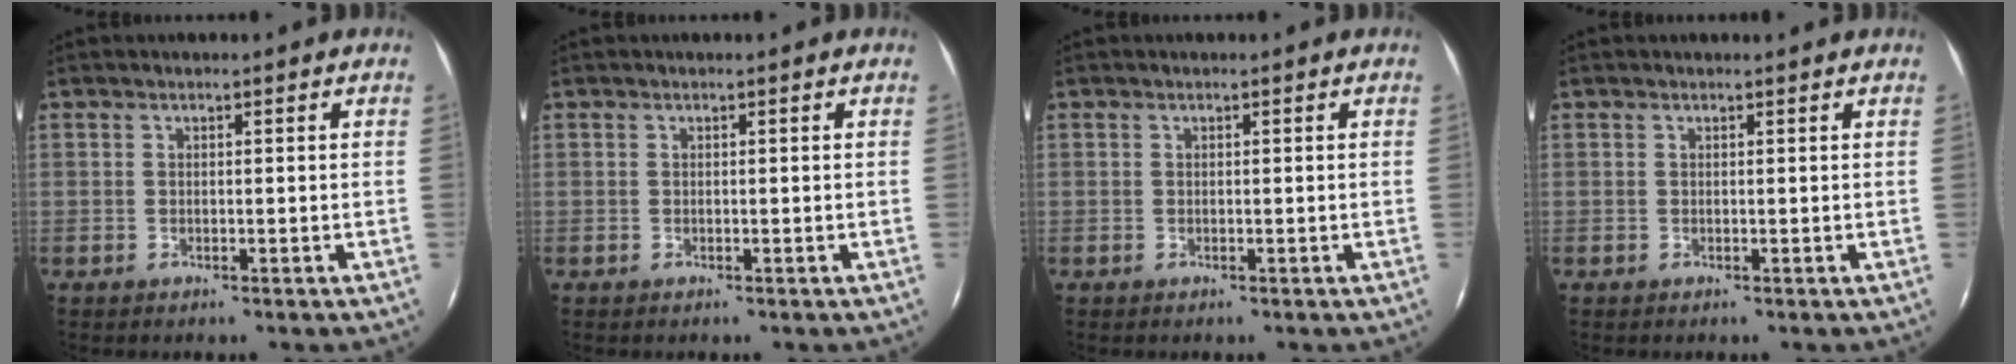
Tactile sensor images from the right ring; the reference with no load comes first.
{"total": 0.0}
{"total": 0.0}
{"total": 1.1, "force": [1.1, -0.1, 0.2], "torque": [-0.012, 0.001, 0.010]}